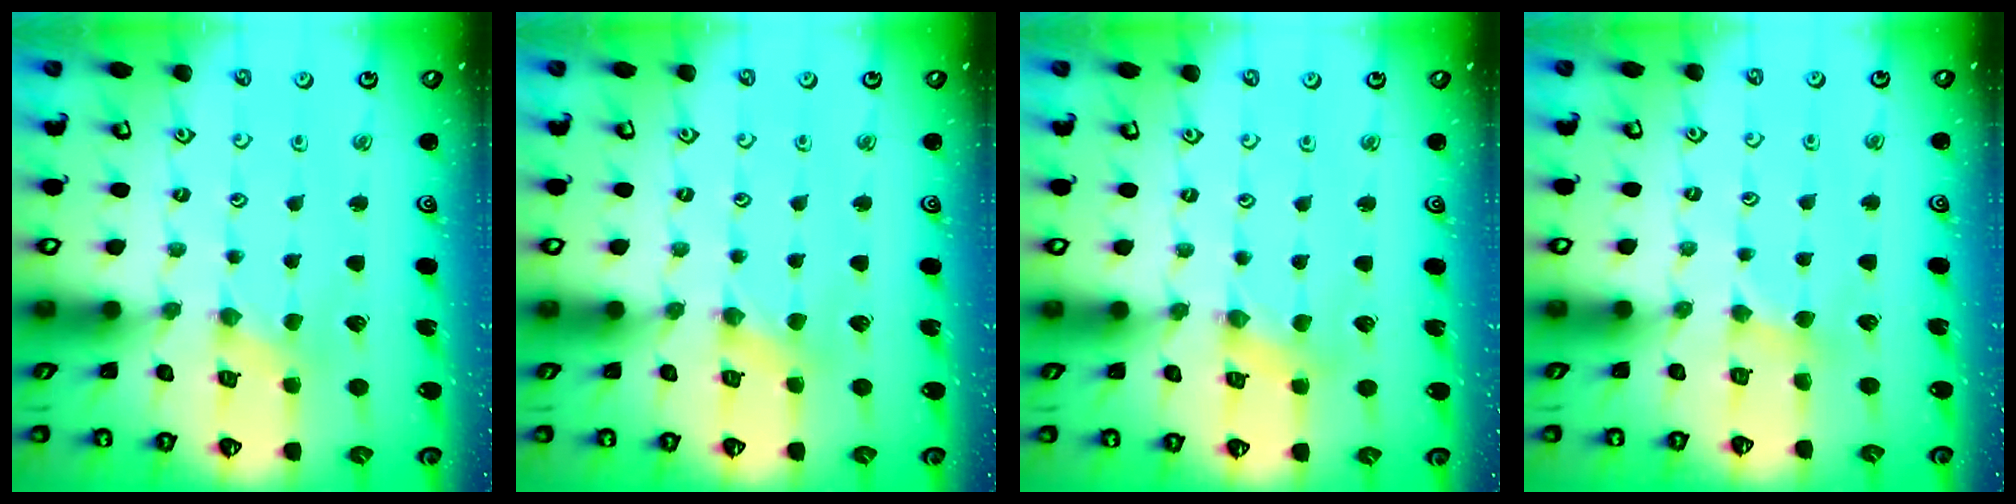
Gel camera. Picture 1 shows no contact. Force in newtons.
{"total": 2.5, "press": 2.4, "slide": 0.4}
{"total": 1.3, "press": 1.2, "slide": 0.3}
{"total": 1.8, "press": 1.8, "slide": 0.3}